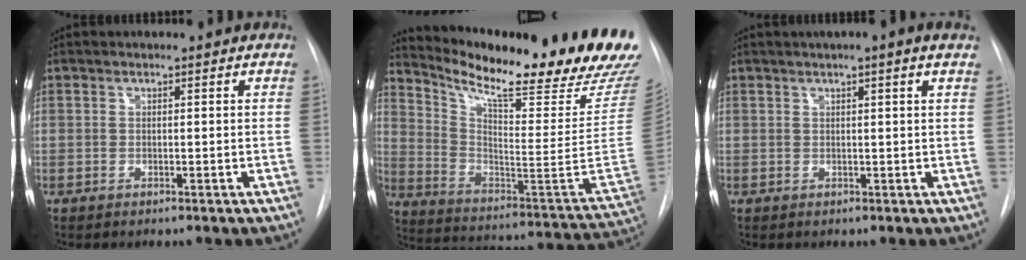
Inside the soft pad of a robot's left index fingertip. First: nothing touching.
{"total": 28.2, "force": [23.2, 0.8, 15.9], "torque": [-0.267, -0.084, 0.328]}
{"total": 4.1, "force": [2.5, -0.3, 3.2], "torque": [-0.045, 0.018, 0.036]}